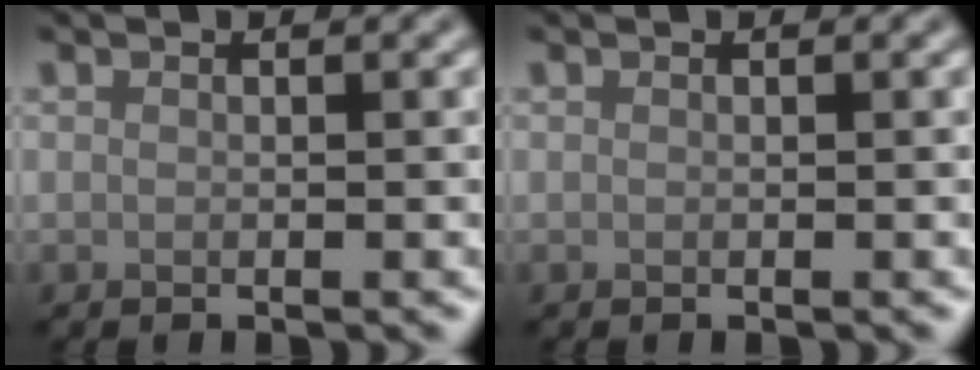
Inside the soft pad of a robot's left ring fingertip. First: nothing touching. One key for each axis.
{"total": 0.0}